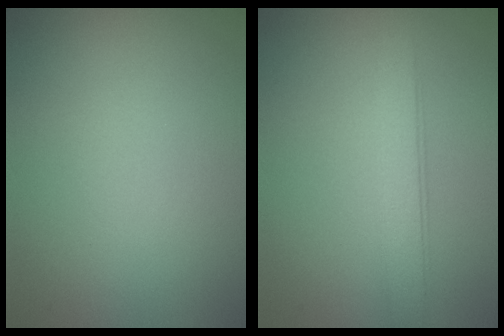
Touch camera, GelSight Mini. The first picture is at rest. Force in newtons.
{"total": 2.7, "press": 2.7, "slide": 0.0}